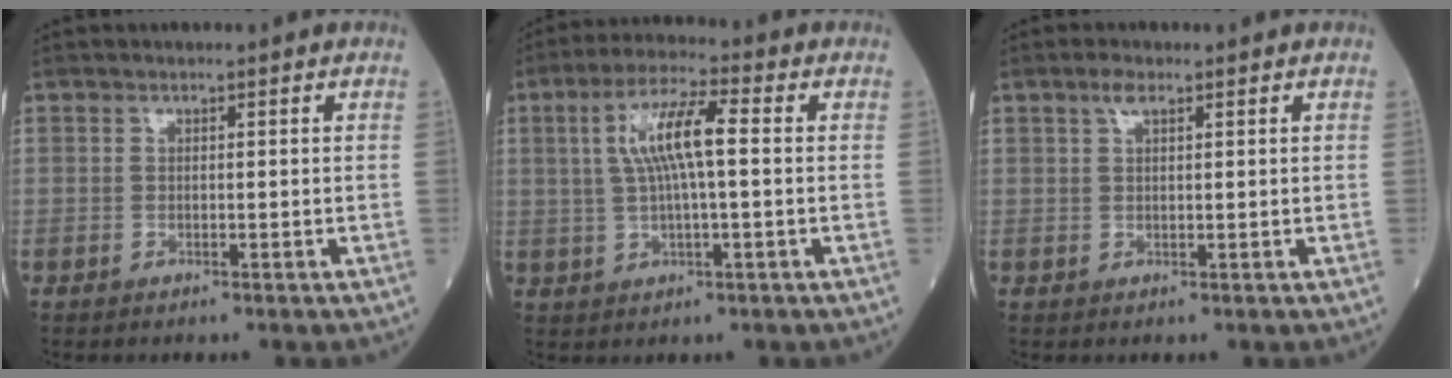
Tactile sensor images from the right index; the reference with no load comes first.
{"total": 8.6, "force": [1.3, 1.3, 8.4], "torque": [-0.167, 0.017, 0.023]}
{"total": 1.9, "force": [1.2, 0.6, 1.4], "torque": [-0.030, 0.007, 0.023]}